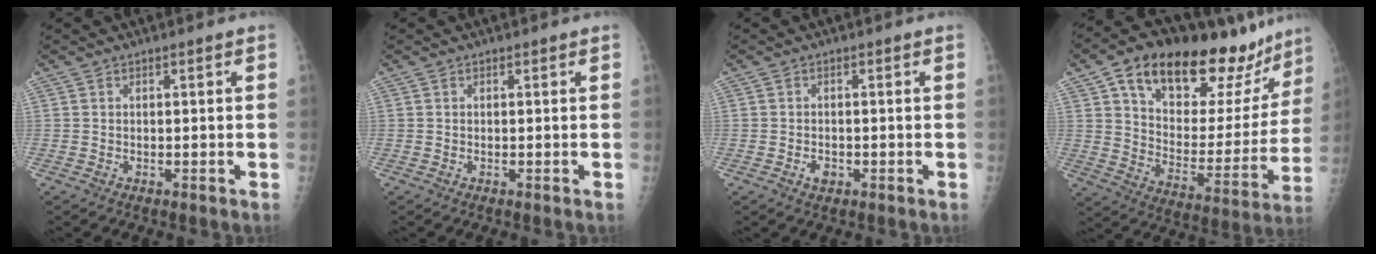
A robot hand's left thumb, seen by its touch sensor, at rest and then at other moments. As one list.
[{"total": 0.0}, {"total": 1.8, "force": [-0.7, 1.3, 1.0], "torque": [-0.010, 0.003, -0.010]}, {"total": 28.3, "force": [19.1, 12.4, 16.8], "torque": [-0.209, -0.053, 0.292]}]